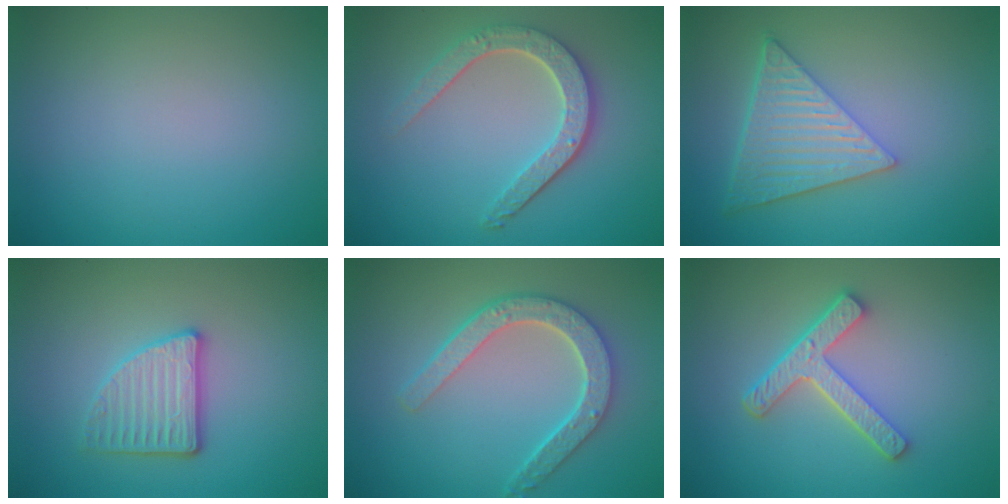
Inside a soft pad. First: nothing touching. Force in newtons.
{"total": 4.5, "press": 3.6, "slide": 2.7}
{"total": 6.8, "press": 4.9, "slide": 4.7}
{"total": 3.3, "press": 3.0, "slide": 1.4}
{"total": 4.8, "press": 3.7, "slide": 3.0}
{"total": 4.3, "press": 3.3, "slide": 2.8}